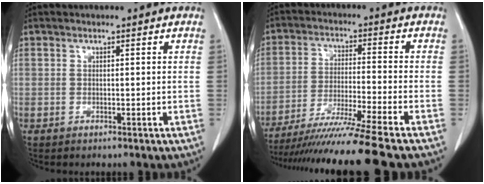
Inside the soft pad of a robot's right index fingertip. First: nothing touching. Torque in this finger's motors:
{"motor_torque": [1.47, -0.66, 0.89, 0.21]}